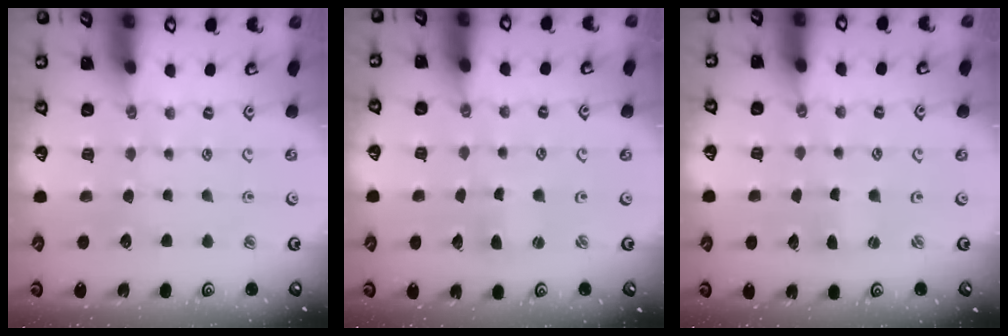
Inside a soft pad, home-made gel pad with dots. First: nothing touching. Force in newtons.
{"total": 2.6, "press": 2.5, "slide": 0.4}
{"total": 1.3, "press": 1.3, "slide": 0.4}